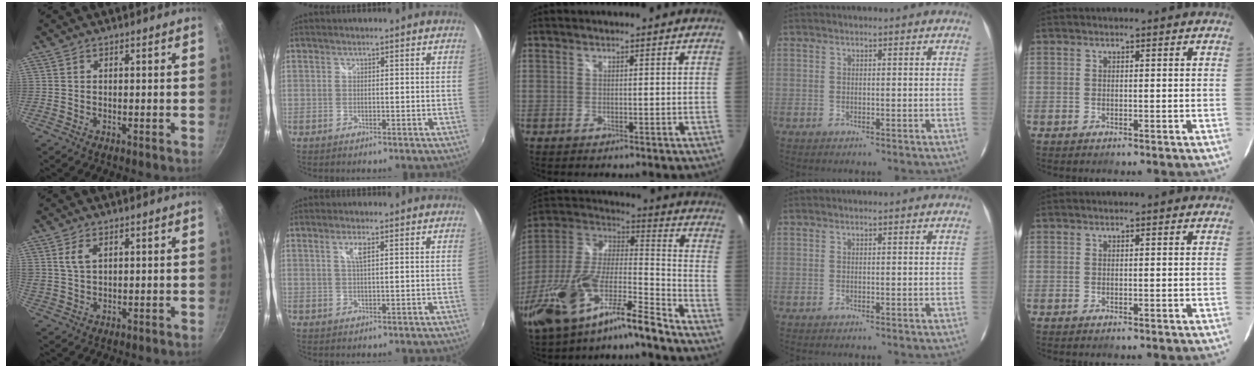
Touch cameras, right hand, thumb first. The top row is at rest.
{"thumb": {"total": 4.1, "force": [1.8, 2.2, 3.0], "torque": [-0.051, -0.004, 0.037]}, "index": {"total": 2.5, "force": [1.0, 0.5, 2.3], "torque": [-0.042, 0.002, 0.018]}, "middle": {"total": 20.2, "force": [-14.4, 4.1, 13.5], "torque": [-0.265, -0.013, -0.274]}}